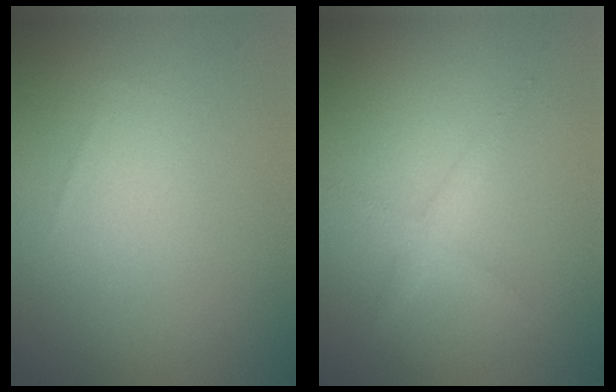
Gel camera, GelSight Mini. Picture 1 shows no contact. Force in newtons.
{"total": 1.6, "press": 1.6, "slide": 0.1}